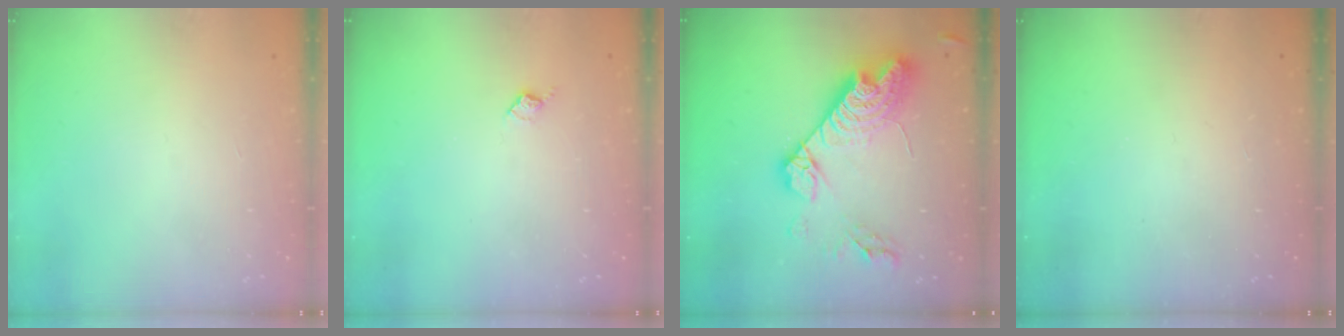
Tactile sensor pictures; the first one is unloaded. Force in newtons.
{"total": 3.8, "press": 3.8, "slide": 0.6}
{"total": 19.2, "press": 19.1, "slide": 1.5}
{"total": 0.0}